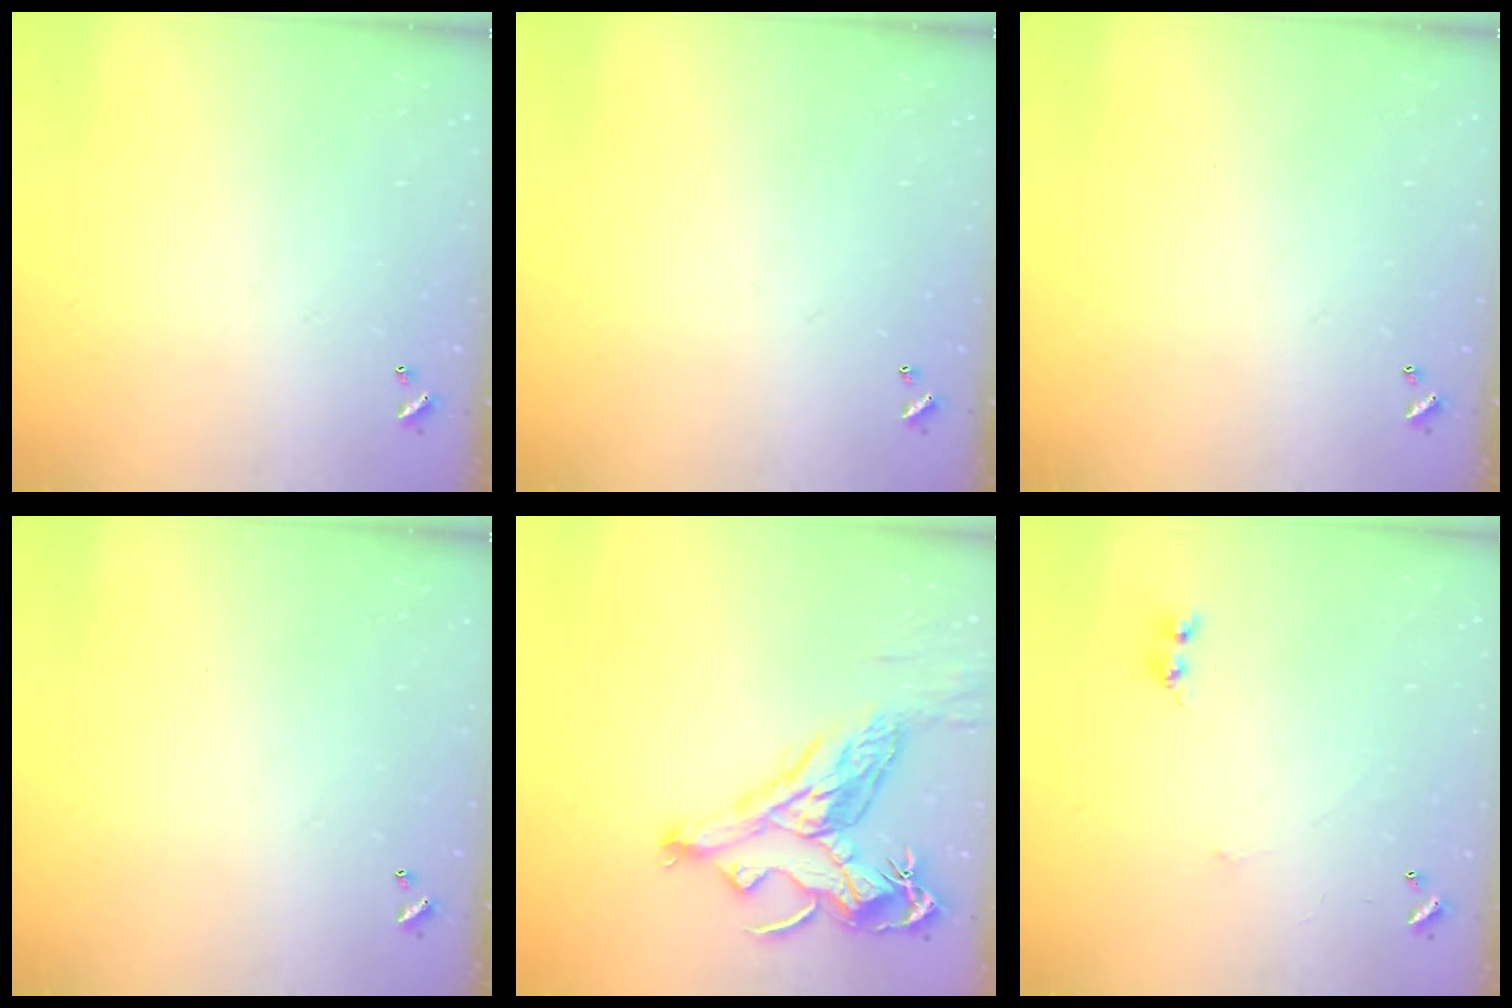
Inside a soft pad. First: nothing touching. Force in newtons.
{"total": 0.0}
{"total": 0.0}
{"total": 0.0}
{"total": 6.8, "press": 6.6, "slide": 1.6}
{"total": 2.6, "press": 2.6, "slide": 0.4}